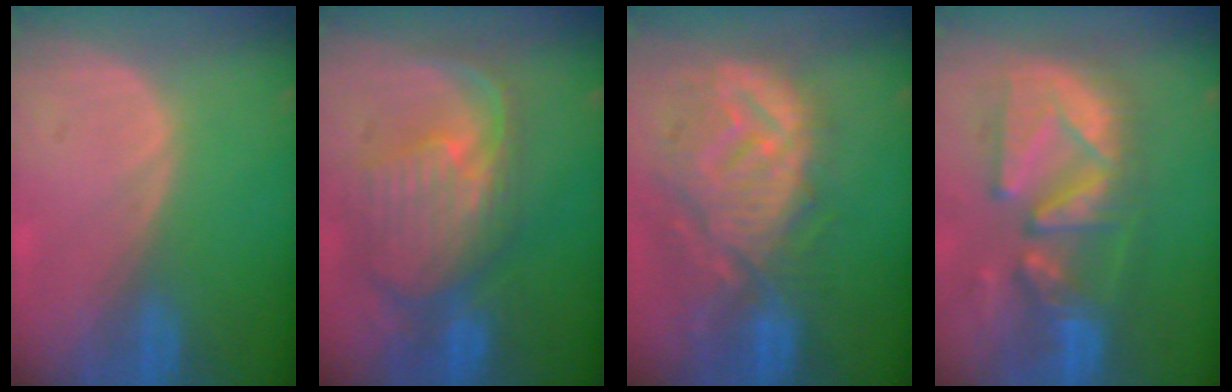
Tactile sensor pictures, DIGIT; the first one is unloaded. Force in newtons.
{"total": 10.9, "press": 9.6, "slide": 5.3}
{"total": 12.6, "press": 11.2, "slide": 5.8}
{"total": 12.1, "press": 10.9, "slide": 5.2}